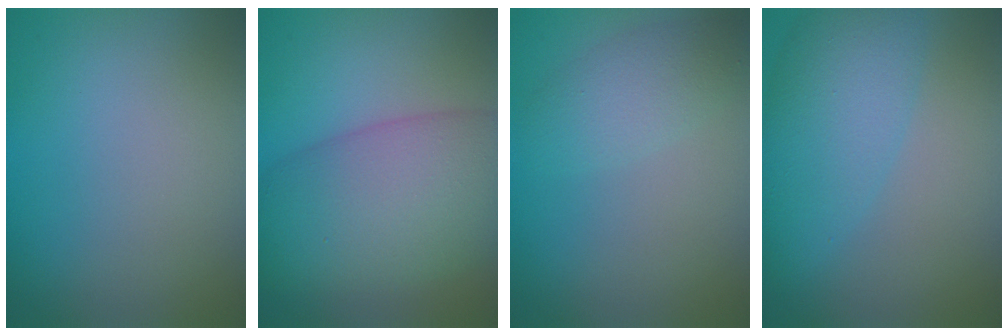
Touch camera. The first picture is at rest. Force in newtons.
{"total": 10.1, "press": 10.1, "slide": 0.3}
{"total": 2.6, "press": 2.6, "slide": 0.2}
{"total": 5.8, "press": 5.8, "slide": 0.2}